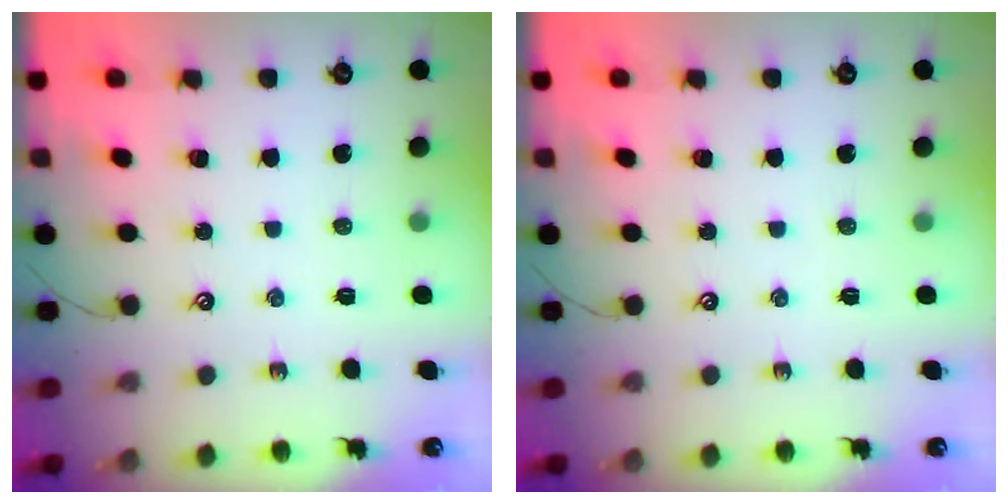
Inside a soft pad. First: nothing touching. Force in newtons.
{"total": 0.0}